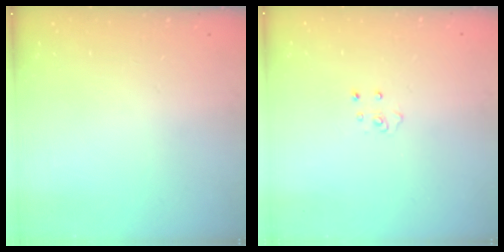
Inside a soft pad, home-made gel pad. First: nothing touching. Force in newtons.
{"total": 3.6, "press": 3.6, "slide": 0.3}